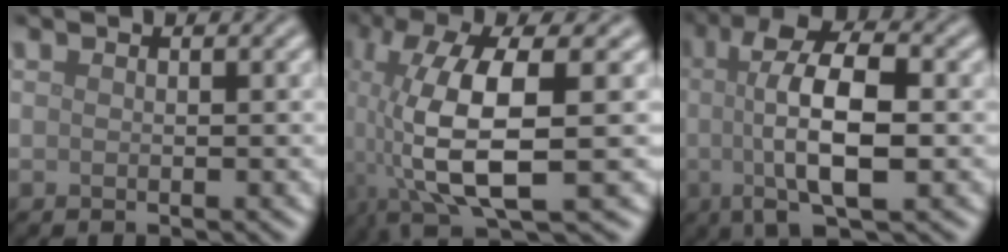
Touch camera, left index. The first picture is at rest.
{"total": 11.1, "force": [-2.4, 3.7, 10.2], "torque": [-0.214, -0.001, -0.046]}
{"total": 8.6, "force": [-0.1, 2.9, 8.1], "torque": [-0.135, 0.009, -0.007]}